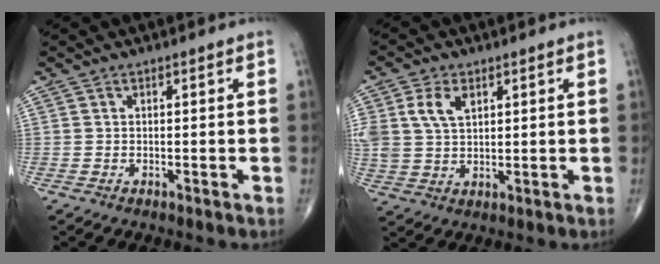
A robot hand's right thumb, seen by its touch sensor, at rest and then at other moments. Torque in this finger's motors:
{"motor_torque": [0.58, 0.60, 0.27, -0.02, 0.08]}